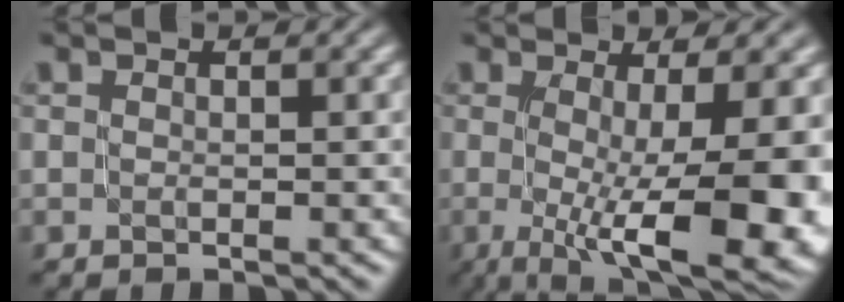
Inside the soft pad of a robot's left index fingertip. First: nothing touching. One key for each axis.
{"total": 10.8, "fx": -2.0, "fy": 3.2, "fz": 10.1, "tx": -0.145, "ty": -0.016, "tz": -0.025}